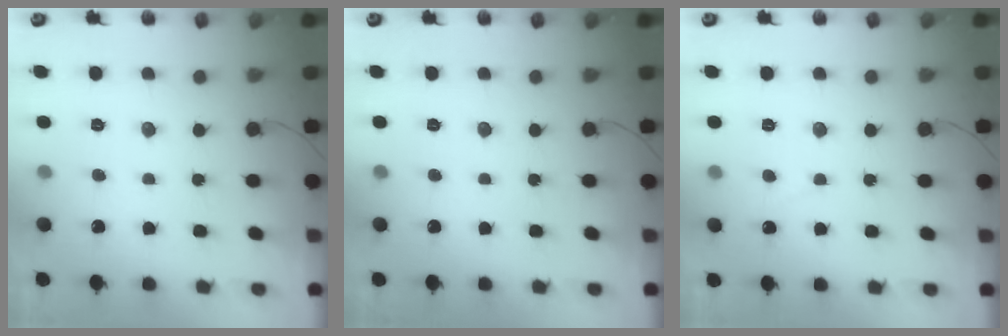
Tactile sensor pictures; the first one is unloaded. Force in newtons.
{"total": 0.0}
{"total": 2.3, "press": 2.3, "slide": 0.2}